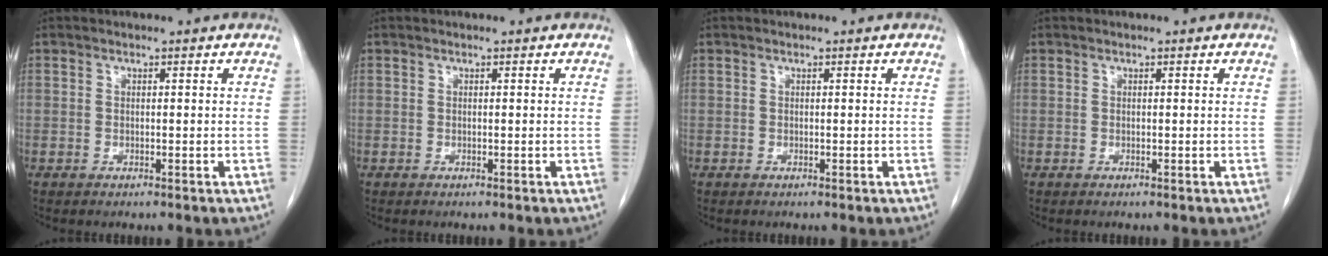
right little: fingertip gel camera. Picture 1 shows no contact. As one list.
[{"total": 0.0}, {"total": 0.0}, {"total": 0.0}]